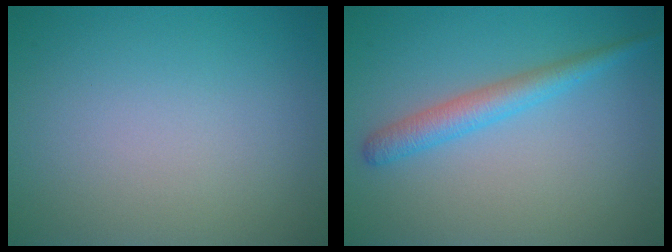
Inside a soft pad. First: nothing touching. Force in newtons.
{"total": 2.8, "press": 2.8, "slide": 0.1}